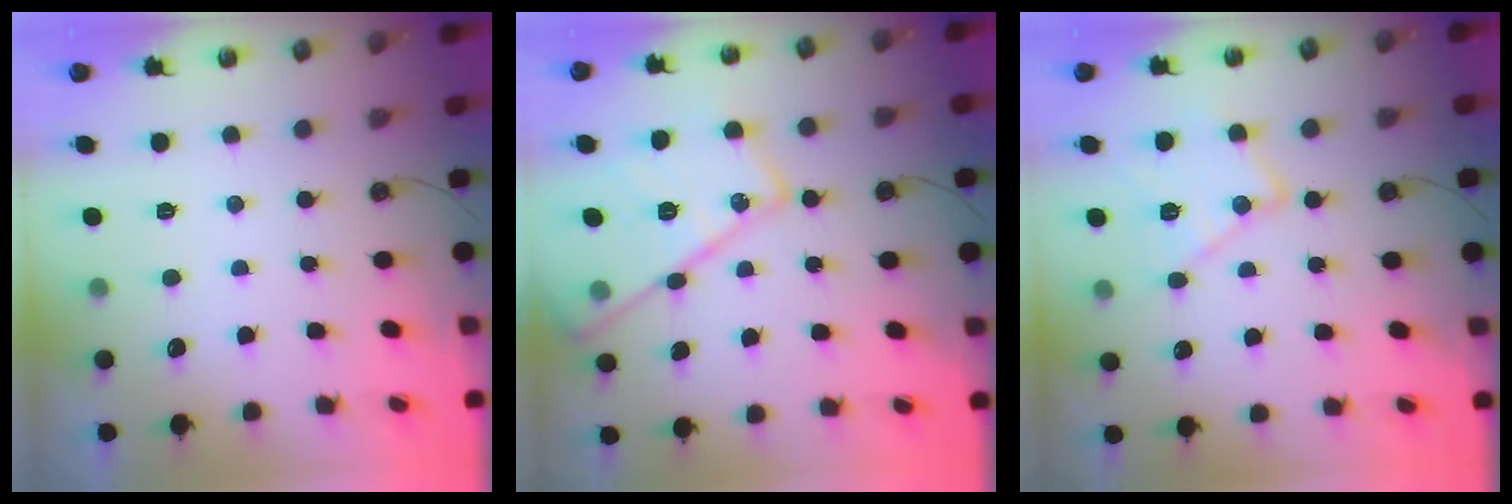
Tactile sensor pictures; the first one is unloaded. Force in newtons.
{"total": 21.5, "press": 21.4, "slide": 2.0}
{"total": 13.2, "press": 13.2, "slide": 0.8}